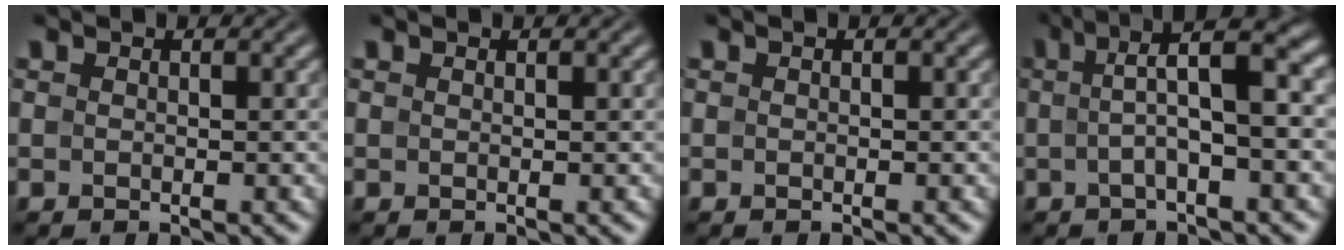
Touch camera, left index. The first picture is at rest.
{"total": 0.0}
{"total": 0.0}
{"total": 6.2, "force": [0.9, 1.4, 6.0], "torque": [-0.101, 0.019, 0.006]}